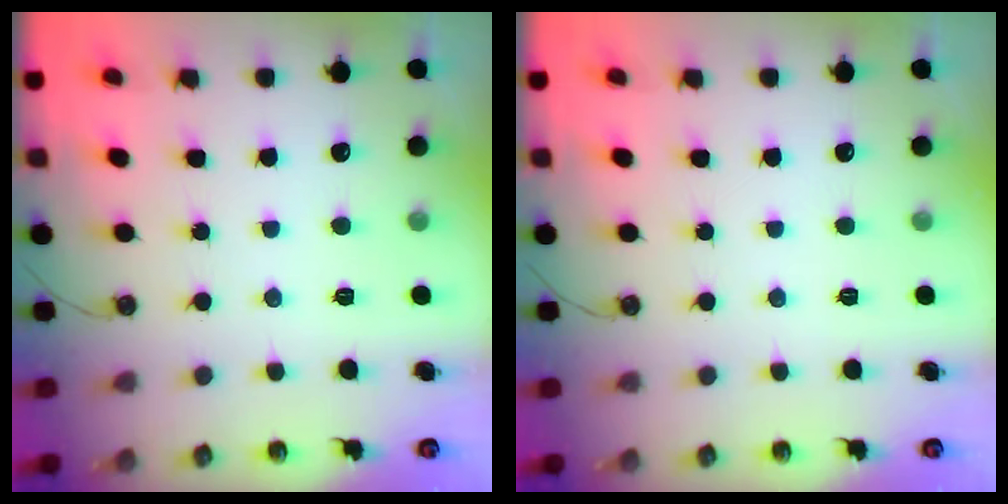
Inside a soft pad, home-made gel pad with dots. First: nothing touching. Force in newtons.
{"total": 0.0}